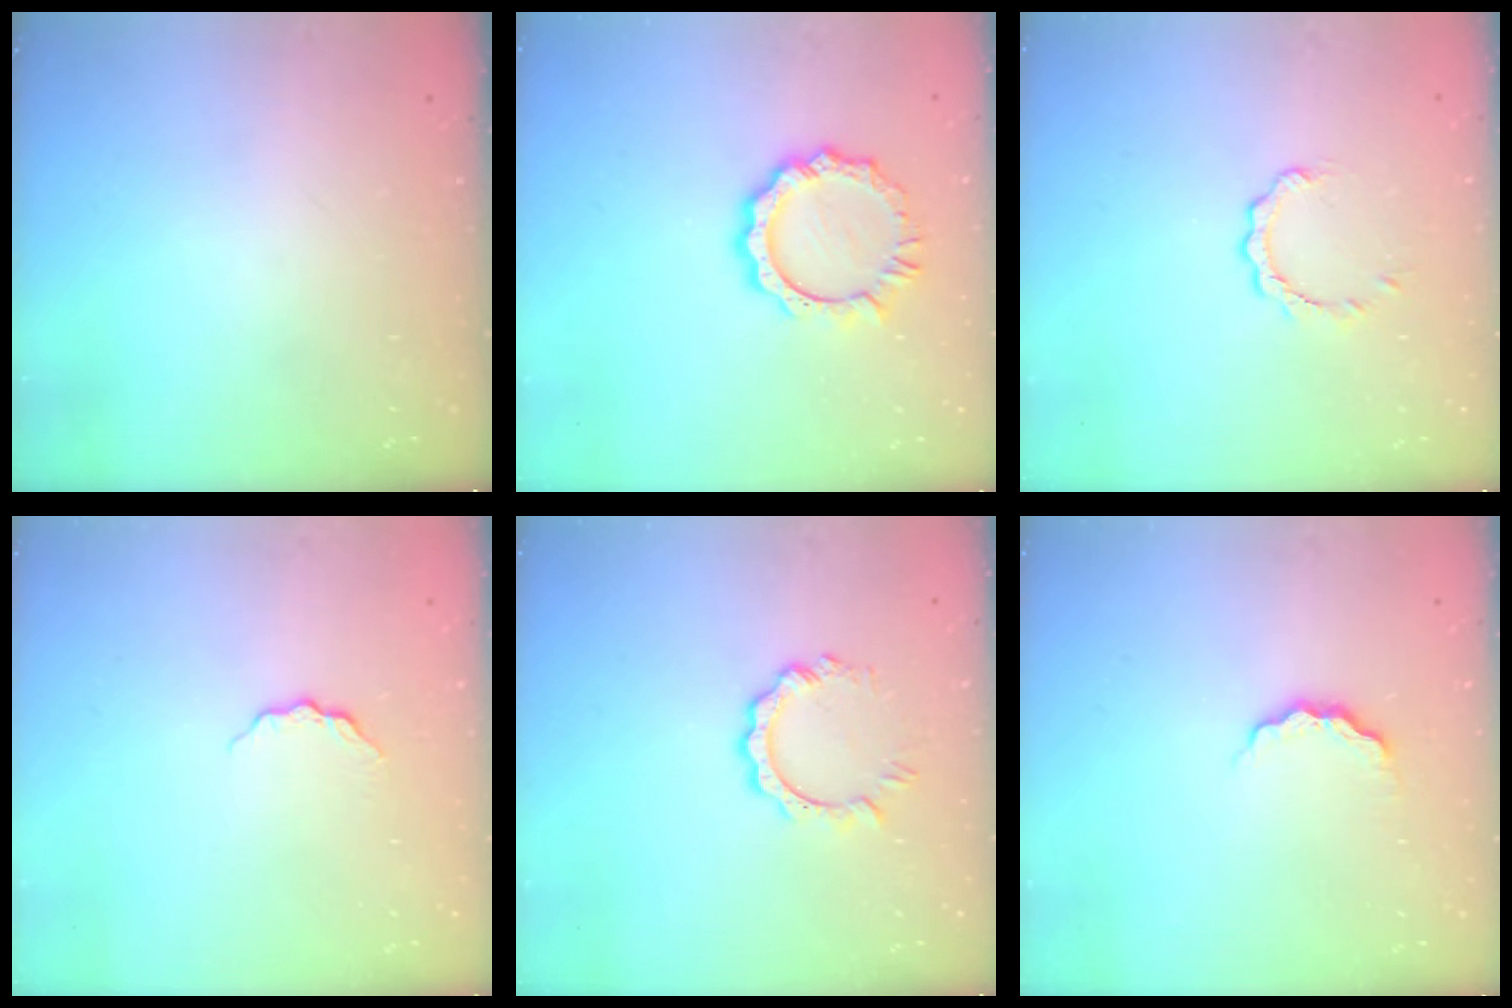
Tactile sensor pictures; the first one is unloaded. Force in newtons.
{"total": 9.1, "press": 9.0, "slide": 1.0}
{"total": 2.5, "press": 2.5, "slide": 0.3}
{"total": 5.1, "press": 5.1, "slide": 0.5}
{"total": 5.3, "press": 5.2, "slide": 0.4}
{"total": 4.4, "press": 4.4, "slide": 0.7}